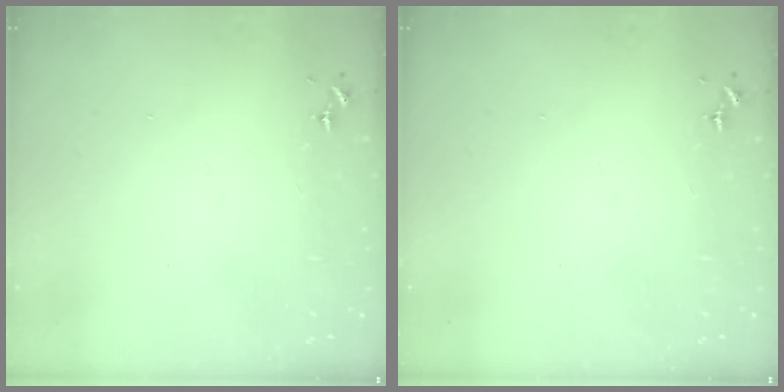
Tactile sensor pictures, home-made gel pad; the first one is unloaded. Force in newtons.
{"total": 0.0}